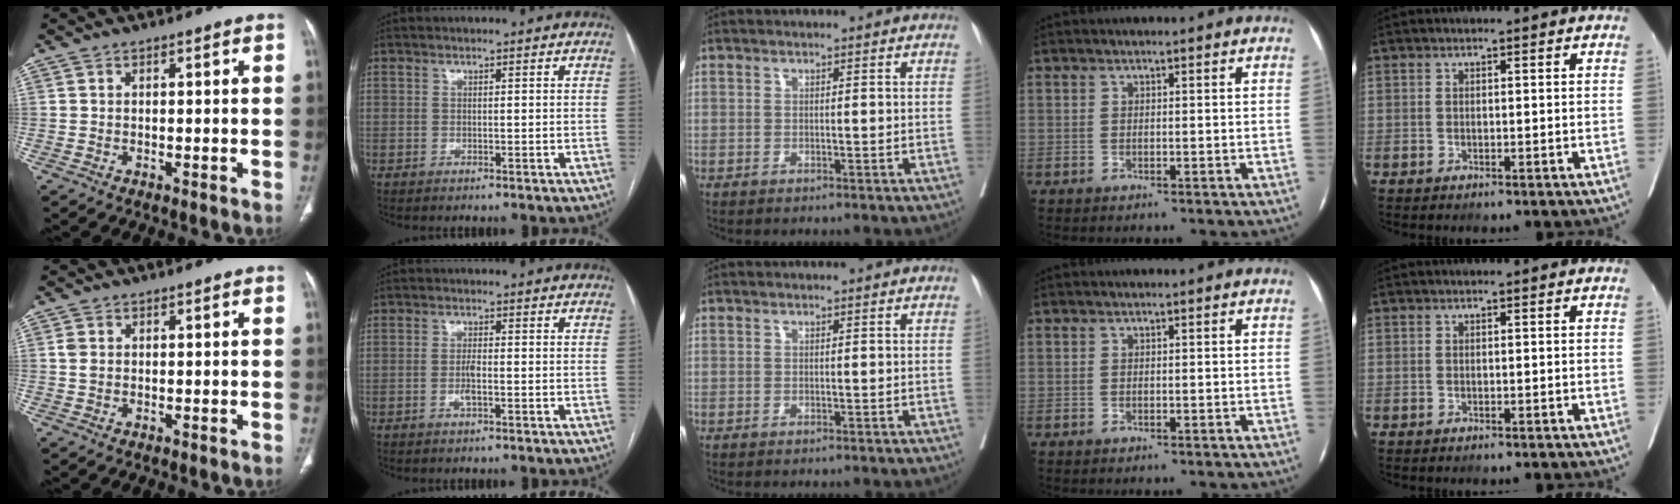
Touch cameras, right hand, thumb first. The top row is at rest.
{"thumb": {"total": 1.5, "force": [0.3, 1.1, 0.9], "torque": [-0.021, 0.003, 0.010]}, "index": {"total": 1.9, "force": [-0.5, 0.4, 1.8], "torque": [-0.039, -0.002, -0.011]}}